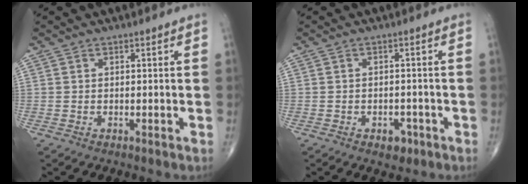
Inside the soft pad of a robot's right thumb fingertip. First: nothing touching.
{"total": 2.9, "force": [-1.6, 1.8, 1.5], "torque": [-0.004, 0.007, -0.018]}